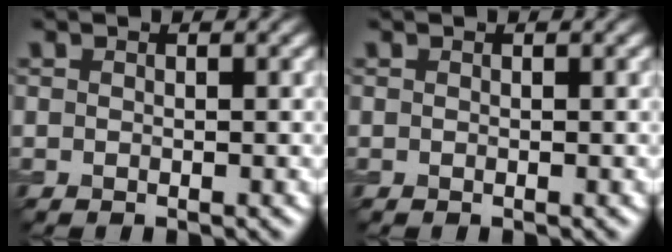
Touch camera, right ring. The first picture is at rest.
{"total": 0.0}